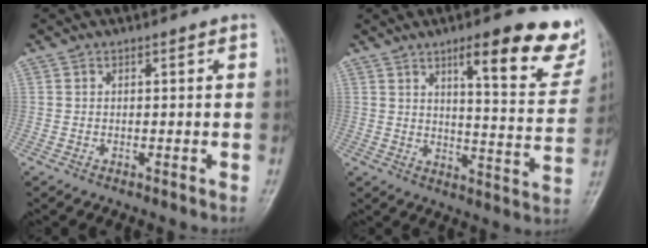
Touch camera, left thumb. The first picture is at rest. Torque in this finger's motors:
{"motor_torque": [0.62, 0.30, 0.92, -0.64, 0.10]}